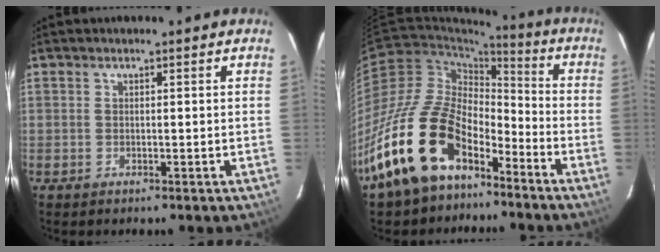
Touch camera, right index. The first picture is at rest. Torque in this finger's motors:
{"motor_torque": [2.14, 0.00, 0.92, 0.21]}